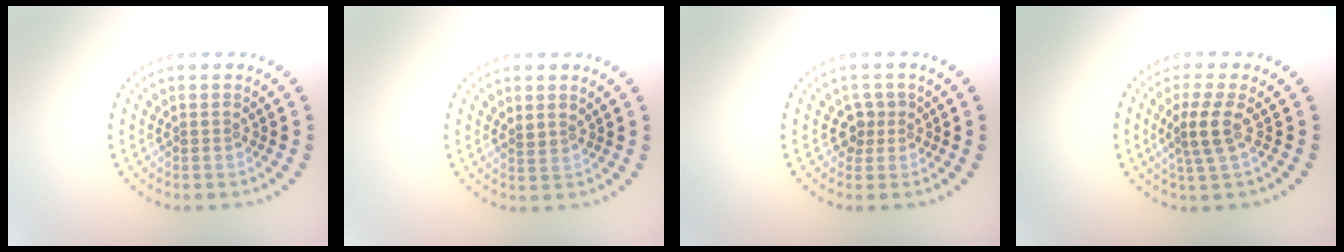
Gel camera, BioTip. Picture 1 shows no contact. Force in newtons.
{"total": 0.8, "press": 0.5, "slide": 0.6}
{"total": 1.7, "press": 1.3, "slide": 1.1}
{"total": 2.6, "press": 2.2, "slide": 1.4}